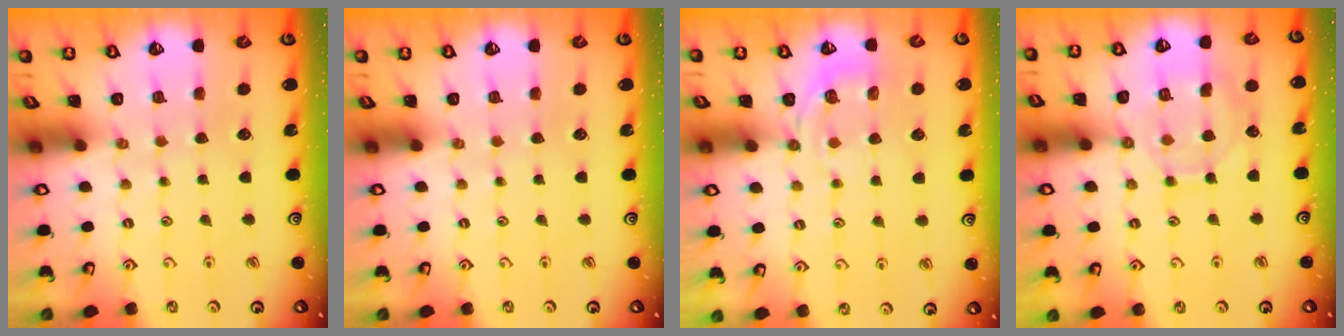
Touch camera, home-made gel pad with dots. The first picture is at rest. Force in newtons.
{"total": 0.0}
{"total": 5.0, "press": 4.5, "slide": 2.3}
{"total": 10.5, "press": 10.4, "slide": 0.8}